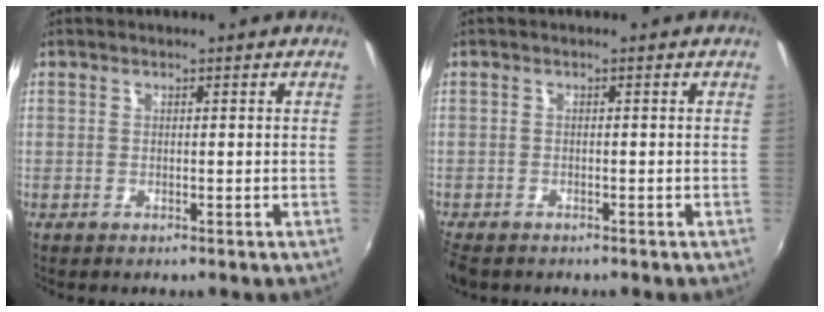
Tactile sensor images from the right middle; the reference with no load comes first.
{"total": 3.7, "force": [-3.0, 1.5, 1.5], "torque": [-0.043, -0.018, -0.057]}